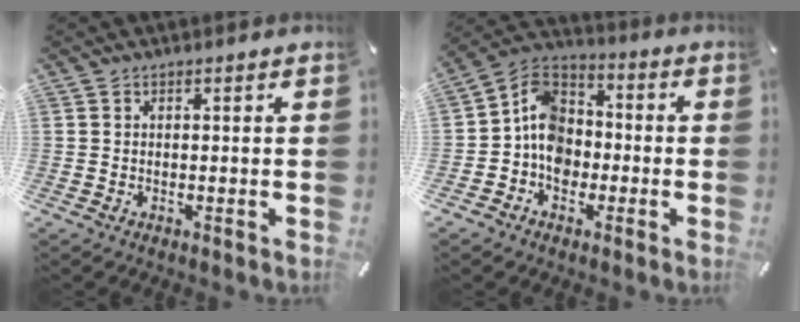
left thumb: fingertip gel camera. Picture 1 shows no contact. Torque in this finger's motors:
{"motor_torque": [-0.04, 0.77, 0.76, 0.55, 0.11]}